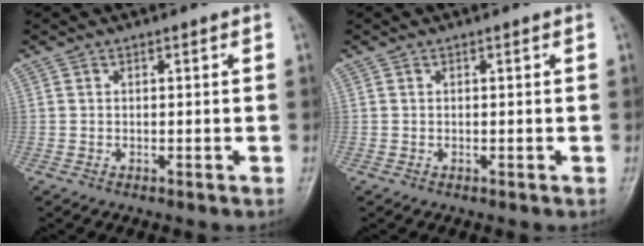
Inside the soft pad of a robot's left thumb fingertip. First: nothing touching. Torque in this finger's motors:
{"motor_torque": [0.01, 0.01, -0.07, -0.07, 0.00]}